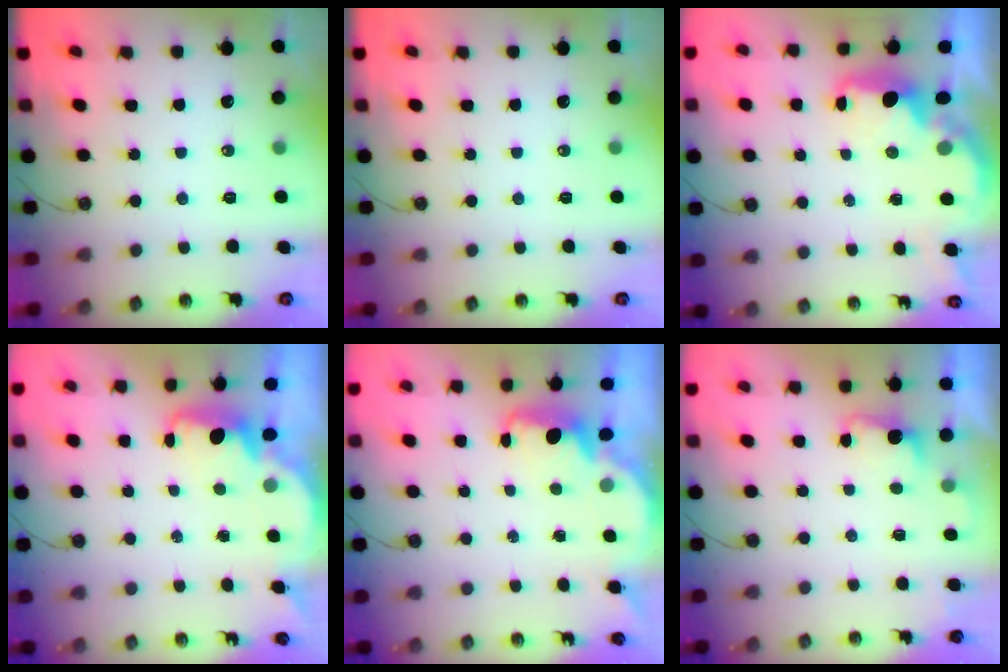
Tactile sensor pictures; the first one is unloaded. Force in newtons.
{"total": 0.0}
{"total": 2.9, "press": 2.8, "slide": 0.4}
{"total": 2.4, "press": 2.3, "slide": 0.6}
{"total": 2.4, "press": 2.3, "slide": 0.6}
{"total": 1.9, "press": 1.6, "slide": 0.9}